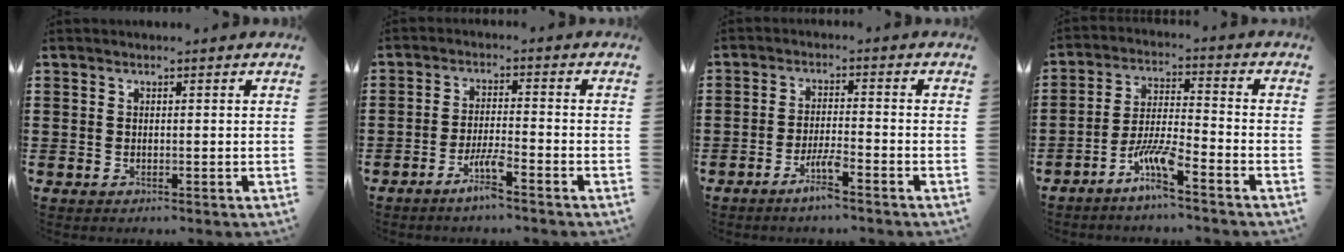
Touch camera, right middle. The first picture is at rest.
{"total": 4.4, "force": [-3.1, 0.2, 3.1], "torque": [-0.066, -0.004, -0.059]}
{"total": 4.1, "force": [-2.9, 0.2, 2.9], "torque": [-0.063, -0.003, -0.055]}
{"total": 6.6, "force": [-4.7, 0.5, 4.6], "torque": [-0.103, -0.011, -0.092]}